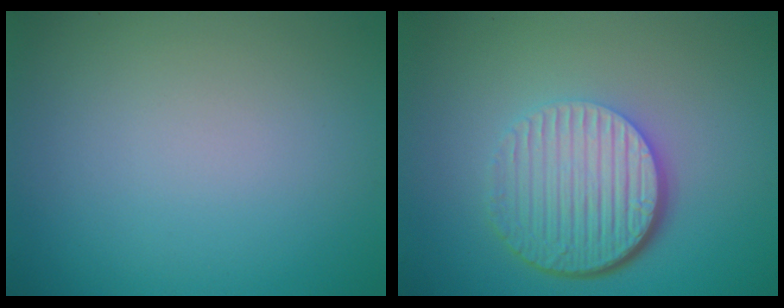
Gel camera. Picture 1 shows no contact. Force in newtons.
{"total": 6.7, "press": 4.4, "slide": 5.0}